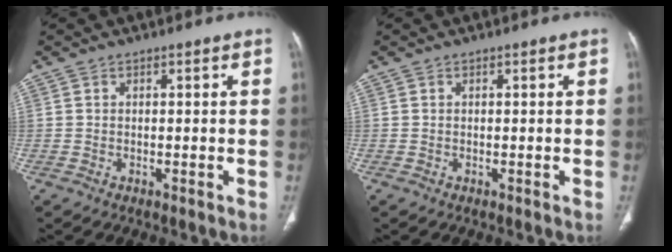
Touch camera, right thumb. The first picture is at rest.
{"total": 0.0}